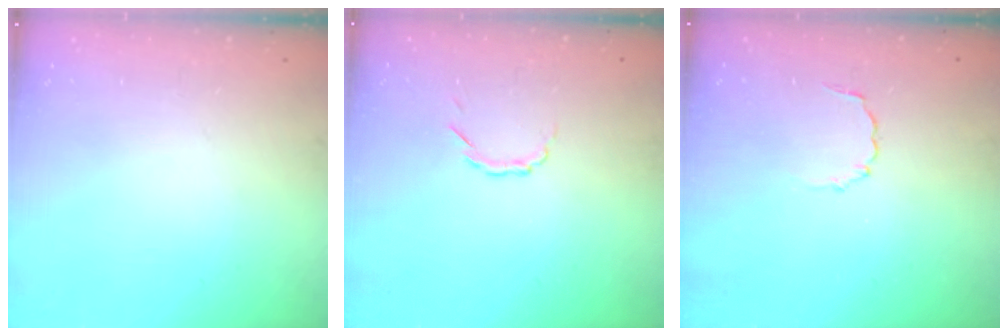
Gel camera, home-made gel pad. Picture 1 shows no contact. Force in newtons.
{"total": 2.6, "press": 2.4, "slide": 0.9}
{"total": 2.1, "press": 1.9, "slide": 0.9}